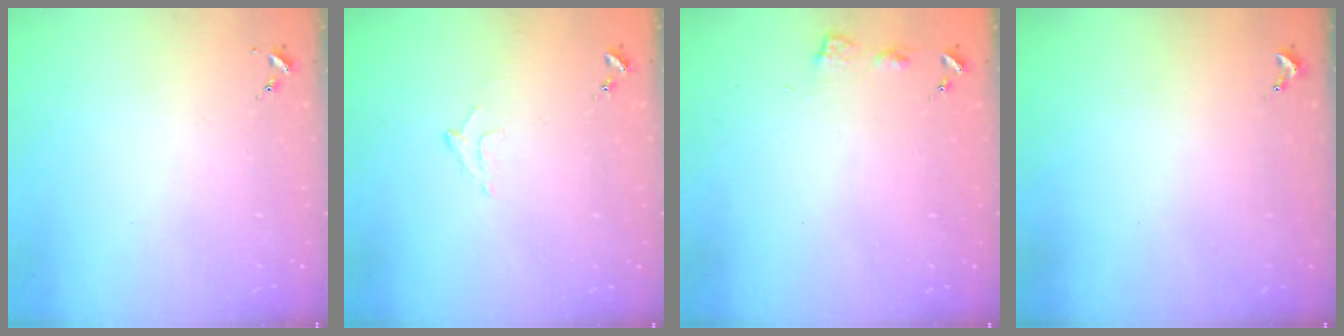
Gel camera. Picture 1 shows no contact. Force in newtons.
{"total": 7.1, "press": 7.0, "slide": 0.8}
{"total": 5.0, "press": 5.0, "slide": 0.5}
{"total": 0.7, "press": 0.7, "slide": 0.1}